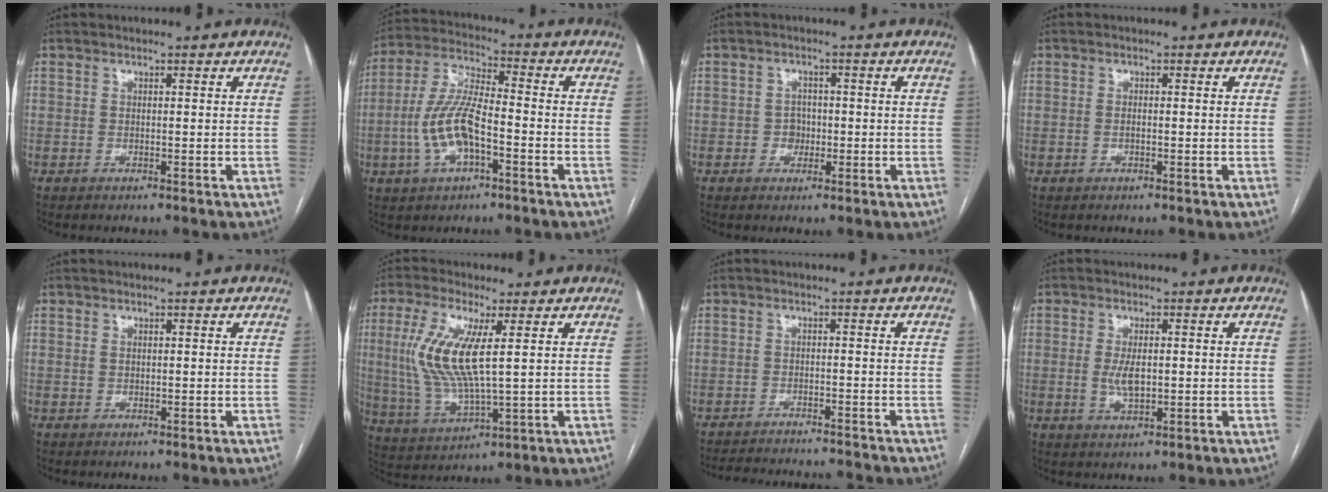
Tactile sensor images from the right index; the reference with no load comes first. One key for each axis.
{"total": 10.8, "fx": -3.0, "fy": 3.6, "fz": 9.8, "tx": -0.215, "ty": 0.009, "tz": -0.056}
{"total": 3.2, "fx": -0.7, "fy": 2.9, "fz": 1.2, "tx": -0.010, "ty": 0.010, "tz": -0.008}
{"total": 0.8, "fx": -0.2, "fy": 0.3, "fz": 0.7, "tx": -0.017, "ty": 0.000, "tz": -0.003}
{"total": 0.5, "fx": 0.2, "fy": 0.4, "fz": 0.3, "tx": -0.009, "ty": 0.000, "tz": 0.004}
{"total": 11.6, "fx": 2.3, "fy": 2.4, "fz": 11.1, "tx": -0.259, "ty": -0.005, "tz": 0.048}
{"total": 10.2, "fx": -9.9, "fy": 0.7, "fz": 2.4, "tx": -0.040, "ty": -0.002, "tz": -0.133}
{"total": 4.1, "fx": -0.1, "fy": 1.5, "fz": 3.8, "tx": -0.081, "ty": -0.004, "tz": 0.000}